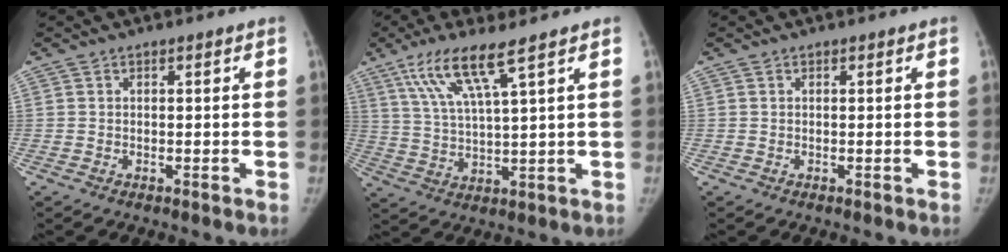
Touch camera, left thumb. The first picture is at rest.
{"total": 10.1, "force": [5.9, 0.8, 8.2], "torque": [-0.172, -0.020, 0.122]}
{"total": 0.0}